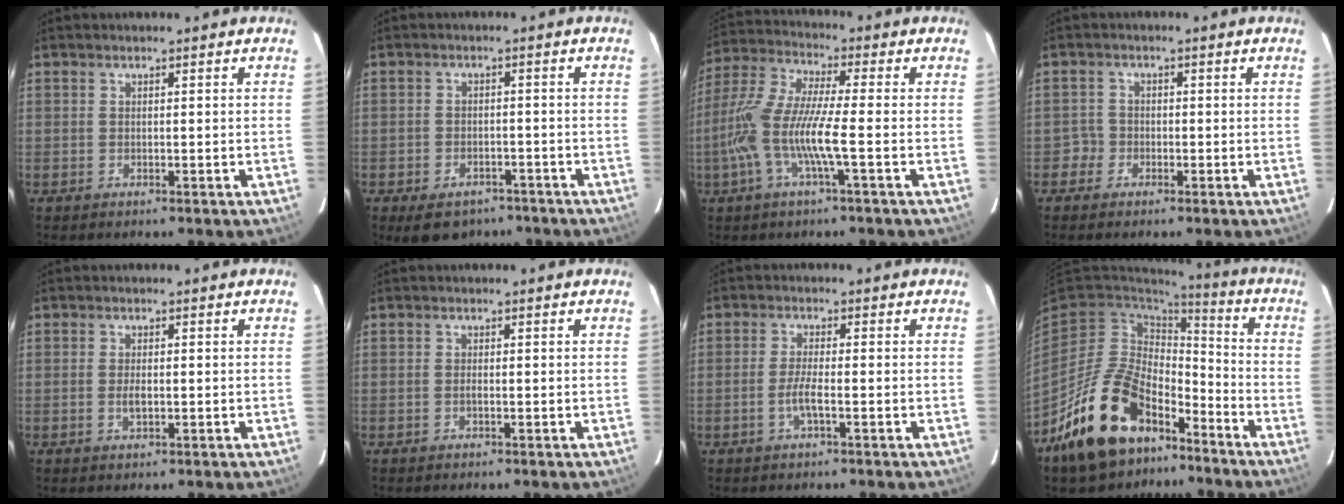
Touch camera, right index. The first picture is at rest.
{"total": 8.7, "force": [-6.2, 5.1, 3.3], "torque": [-0.073, 0.007, -0.079]}
{"total": 11.7, "force": [-3.3, 0.6, 11.2], "torque": [-0.234, -0.001, -0.067]}
{"total": 2.3, "force": [-1.2, 1.9, -0.6], "torque": [0.012, 0.016, -0.023]}
{"total": 2.0, "force": [-0.4, 0.9, 1.7], "torque": [-0.033, 0.000, -0.006]}
{"total": 0.6, "force": [-0.2, 0.1, 0.5], "torque": [-0.009, 0.003, -0.005]}
{"total": 3.1, "force": [-1.3, 0.0, 2.8], "torque": [-0.059, 0.000, -0.025]}
{"total": 20.6, "force": [-12.9, 11.5, 11.3], "torque": [-0.235, 0.010, -0.203]}